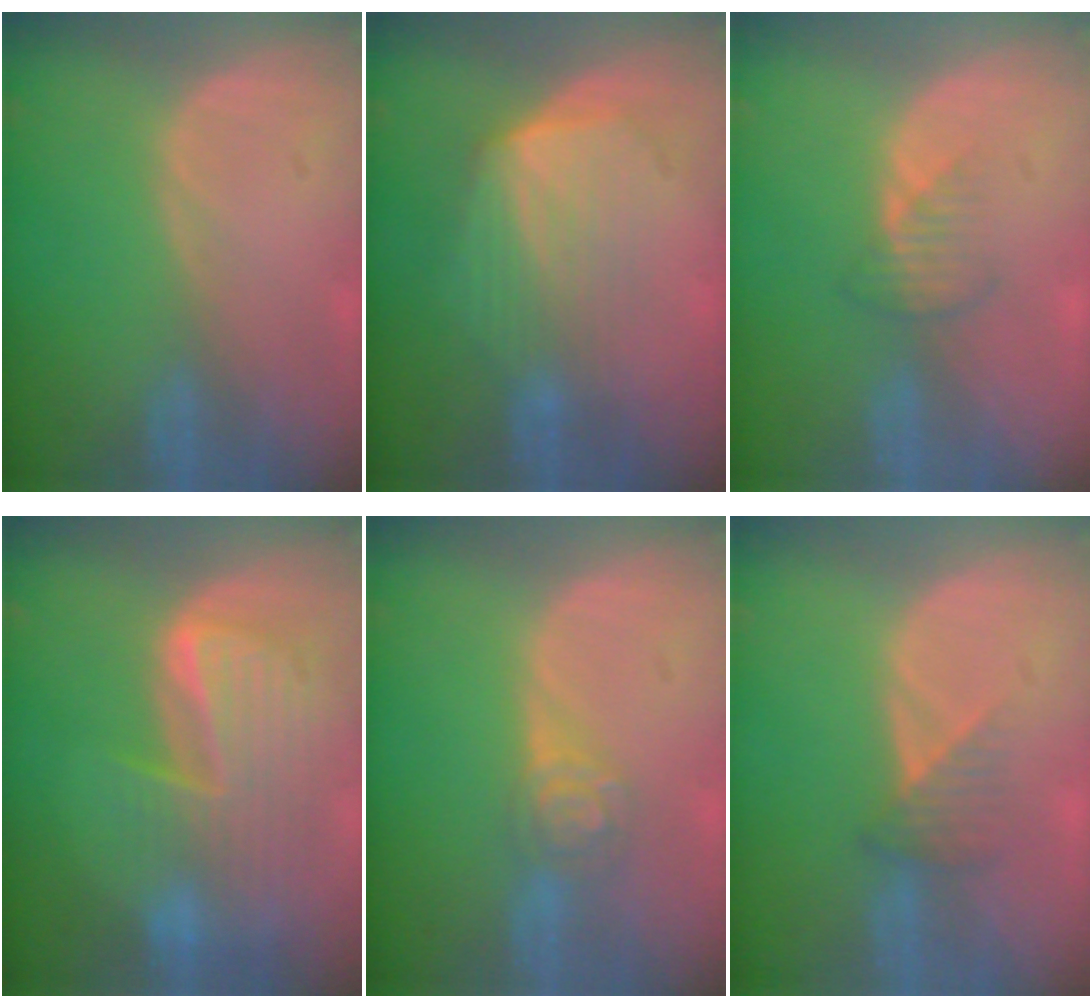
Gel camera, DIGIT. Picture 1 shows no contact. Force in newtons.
{"total": 7.2, "press": 6.5, "slide": 3.0}
{"total": 2.7, "press": 2.6, "slide": 0.6}
{"total": 9.8, "press": 8.4, "slide": 5.0}
{"total": 4.2, "press": 4.1, "slide": 0.6}
{"total": 3.3, "press": 2.9, "slide": 1.5}